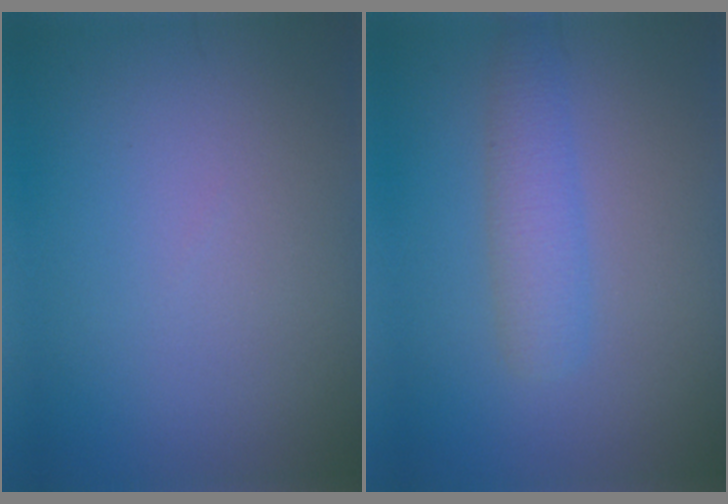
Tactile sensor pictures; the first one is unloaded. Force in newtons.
{"total": 2.8, "press": 2.8, "slide": 0.1}